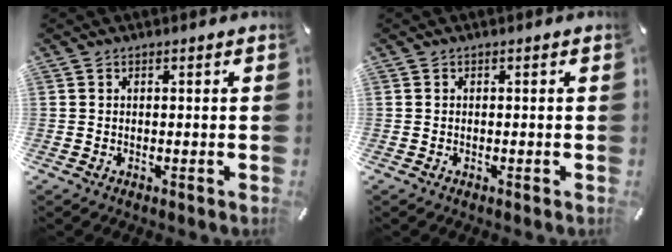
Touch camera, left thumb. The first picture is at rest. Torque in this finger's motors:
{"motor_torque": [-0.55, -0.44, -0.16, 0.35, -0.01]}